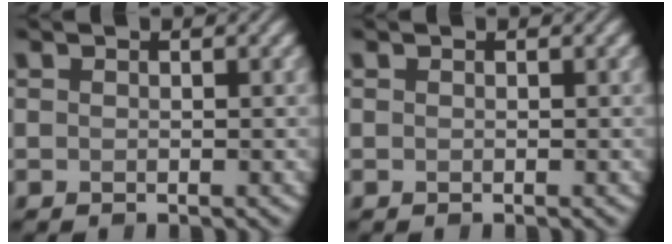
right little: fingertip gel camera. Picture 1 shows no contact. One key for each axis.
{"total": 0.0}